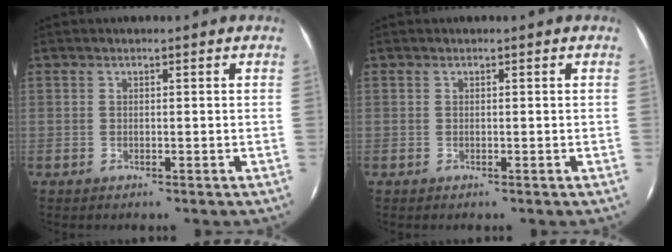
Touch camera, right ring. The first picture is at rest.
{"total": 0.0}